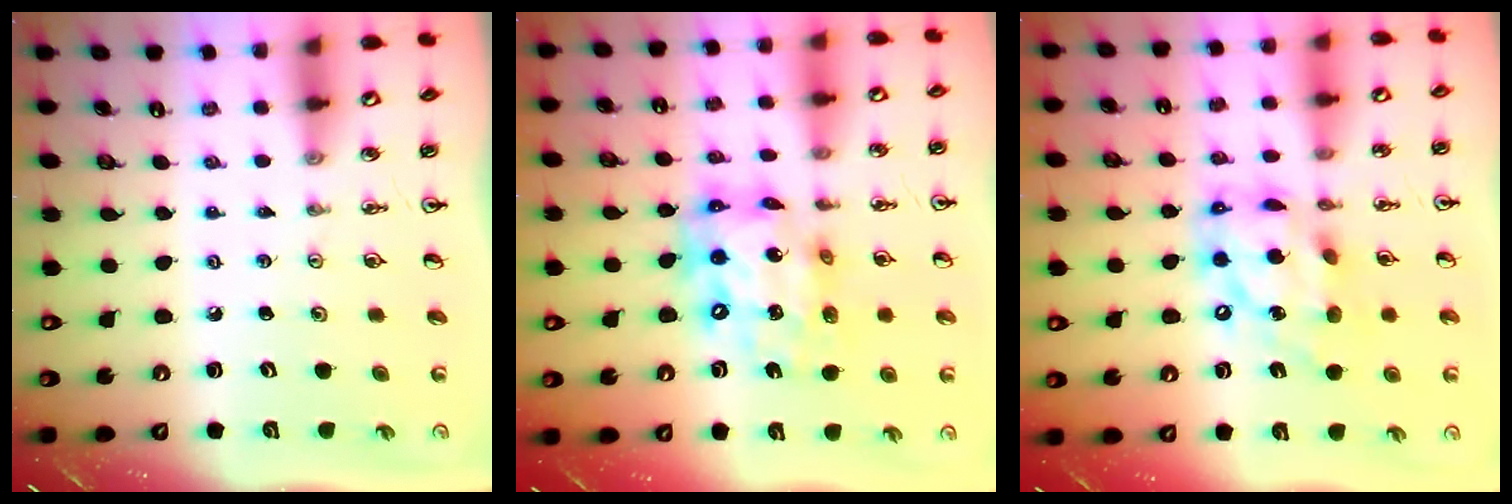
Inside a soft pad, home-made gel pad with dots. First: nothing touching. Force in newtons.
{"total": 16.4, "press": 16.3, "slide": 1.4}
{"total": 15.2, "press": 15.1, "slide": 1.2}